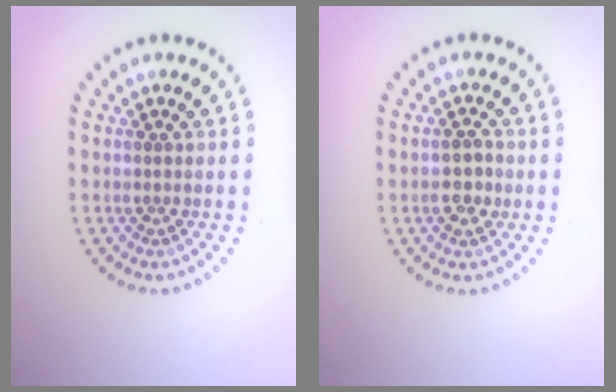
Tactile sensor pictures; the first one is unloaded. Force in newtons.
{"total": 2.2, "press": 2.2, "slide": 0.3}